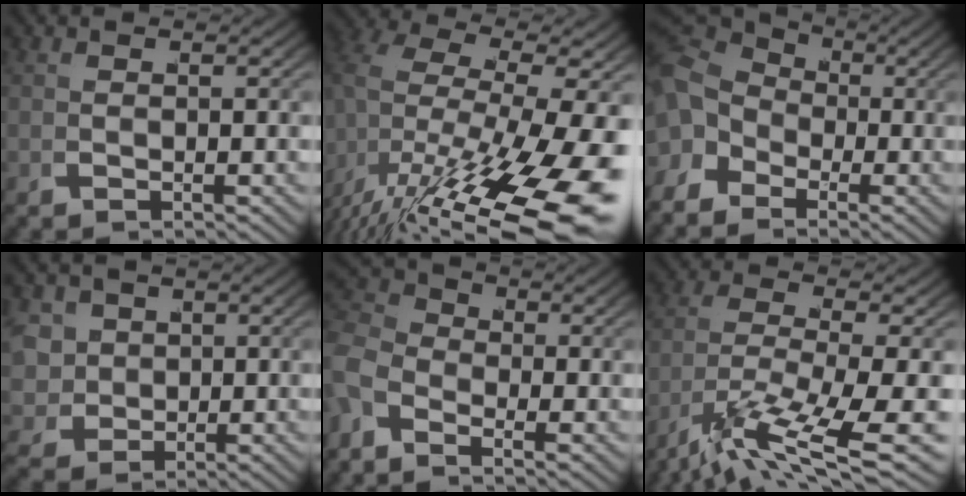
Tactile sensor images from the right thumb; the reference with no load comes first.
{"total": 12.2, "force": [-3.1, 6.1, 10.1], "torque": [-0.186, -0.066, -0.016]}
{"total": 5.7, "force": [1.2, 4.3, 3.5], "torque": [-0.054, 0.008, 0.014]}
{"total": 8.7, "force": [-0.6, 7.3, 4.7], "torque": [-0.107, -0.030, -0.013]}
{"total": 4.3, "force": [-0.4, 3.3, 2.8], "torque": [-0.041, 0.007, -0.027]}
{"total": 8.5, "force": [-3.7, 3.2, 7.0], "torque": [-0.127, -0.020, -0.058]}